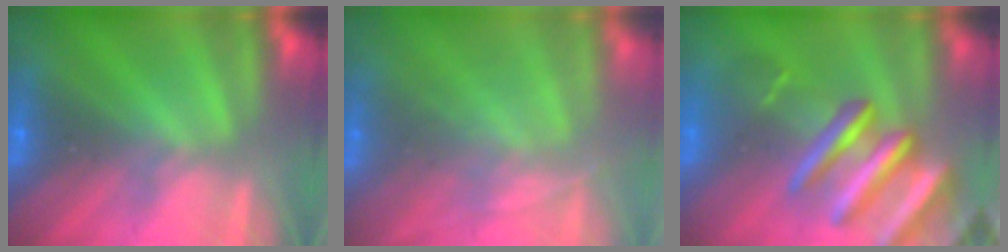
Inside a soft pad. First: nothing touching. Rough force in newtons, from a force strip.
{"total": 1.9}
{"total": 9.3}